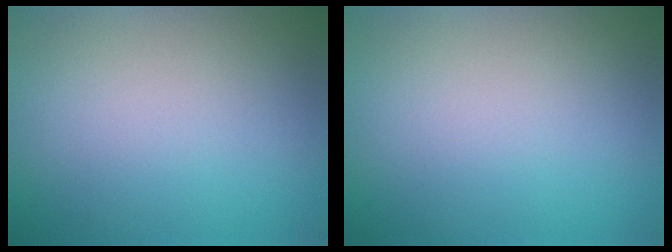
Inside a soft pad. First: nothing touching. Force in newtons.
{"total": 0.0}